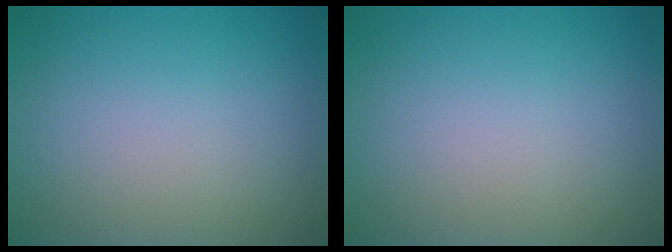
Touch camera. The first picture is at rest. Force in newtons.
{"total": 0.0}